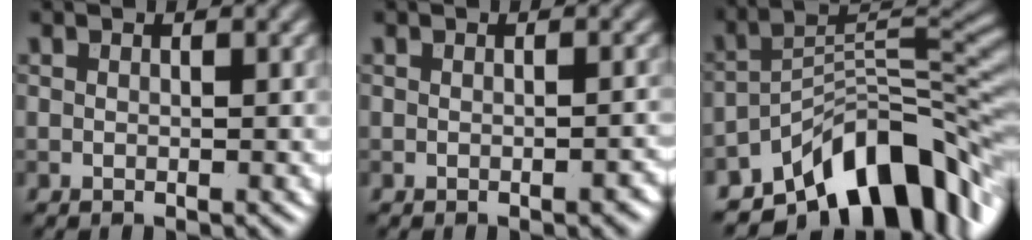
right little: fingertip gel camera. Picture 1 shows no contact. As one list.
[{"total": 1.2, "force": [-0.6, 0.3, 1.0], "torque": [-0.014, -0.002, -0.007]}, {"total": 11.6, "force": [-7.7, 4.9, 7.1], "torque": [-0.091, 0.008, -0.145]}]